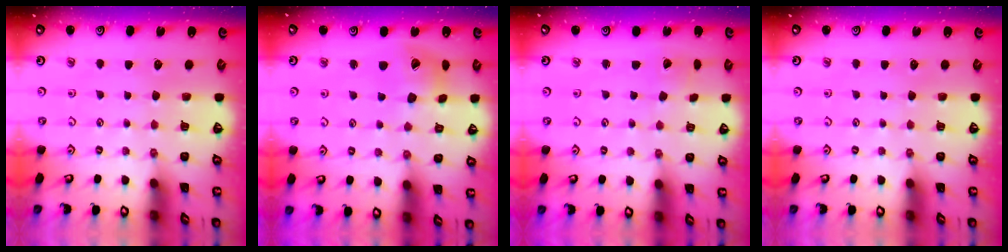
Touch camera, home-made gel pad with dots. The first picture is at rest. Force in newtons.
{"total": 11.9, "press": 11.8, "slide": 1.5}
{"total": 2.6, "press": 2.6, "slide": 0.4}
{"total": 0.0}